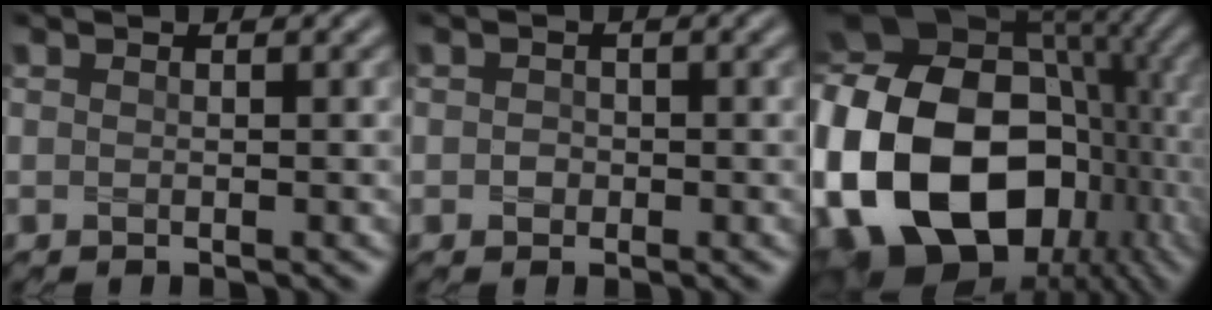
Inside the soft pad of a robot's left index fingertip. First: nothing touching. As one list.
[{"total": 0.9, "force": [-0.1, 0.9, 0.3], "torque": [-0.003, -0.003, -0.005]}, {"total": 22.3, "force": [-3.5, 16.1, 15.0], "torque": [-0.335, -0.027, -0.044]}]